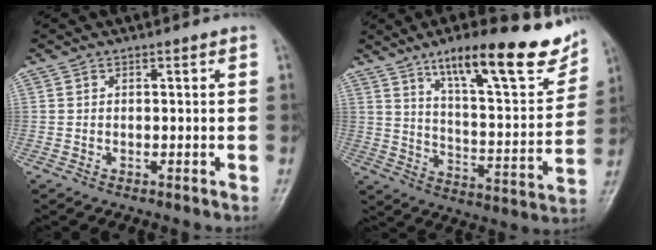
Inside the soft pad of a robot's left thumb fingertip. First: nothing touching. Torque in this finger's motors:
{"motor_torque": [0.87, 0.61, 1.43, -1.34, 0.12]}